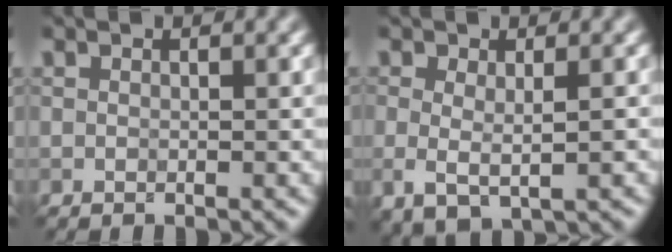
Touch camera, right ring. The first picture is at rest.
{"total": 3.1, "force": [0.0, 1.8, 2.5], "torque": [-0.051, -0.008, 0.002]}